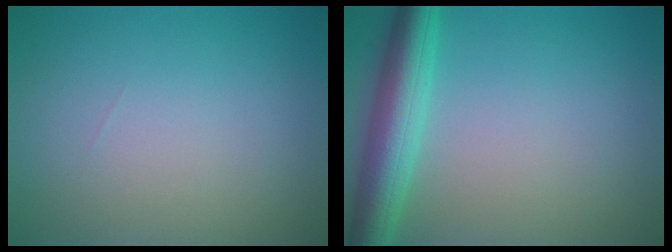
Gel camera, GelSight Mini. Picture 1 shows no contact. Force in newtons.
{"total": 5.6, "press": 5.5, "slide": 0.2}